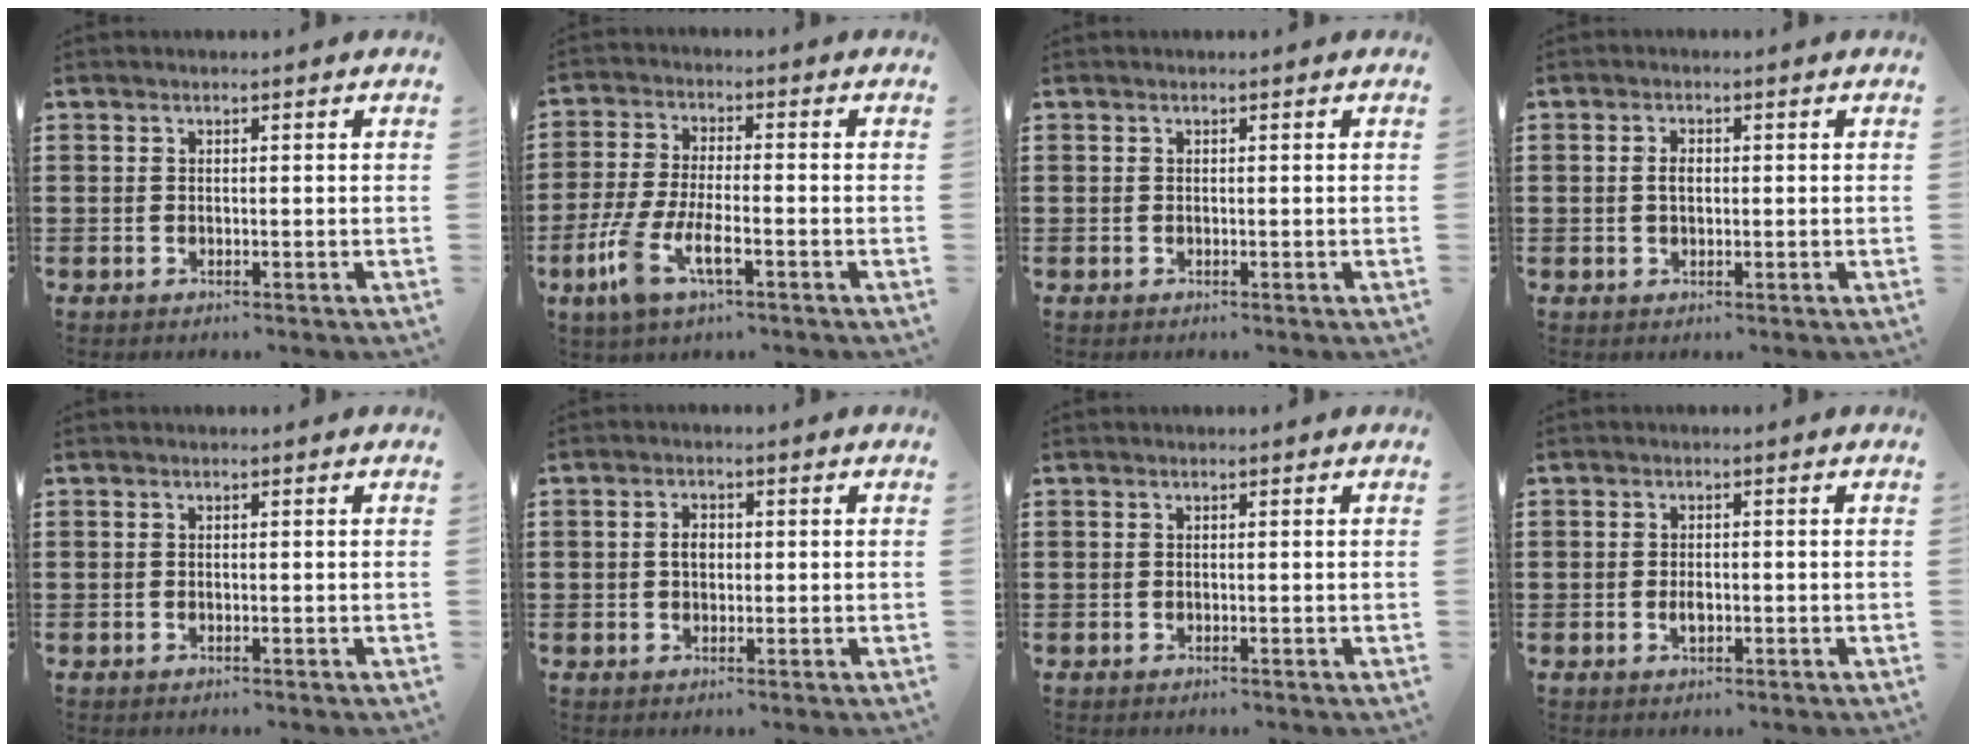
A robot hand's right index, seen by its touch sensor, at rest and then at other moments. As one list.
[{"total": 7.5, "force": [-3.5, 2.2, 6.2], "torque": [-0.151, -0.017, -0.067]}, {"total": 0.0}, {"total": 1.8, "force": [0.2, 0.9, 1.6], "torque": [-0.034, 0.002, 0.003]}, {"total": 0.0}, {"total": 2.4, "force": [0.2, 1.5, 1.9], "torque": [-0.038, 0.007, 0.003]}, {"total": 0.0}, {"total": 1.6, "force": [-0.3, 1.0, 1.3], "torque": [-0.024, 0.000, -0.006]}]